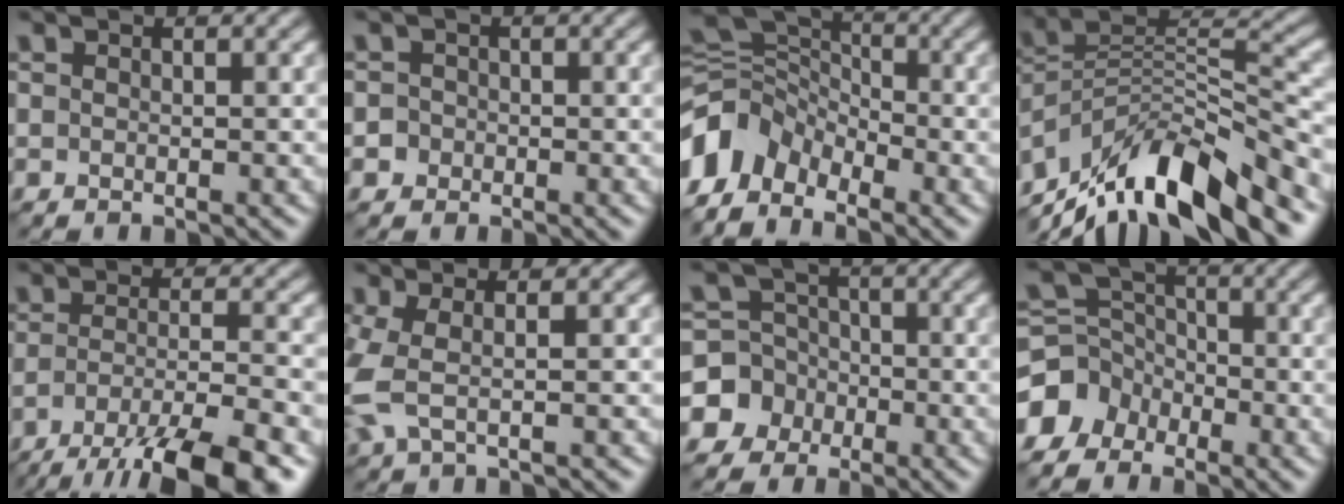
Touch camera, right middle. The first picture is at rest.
{"total": 2.8, "force": [-0.8, 2.6, 0.3], "torque": [0.018, 0.025, -0.026]}
{"total": 5.7, "force": [-4.0, 3.0, 2.7], "torque": [-0.051, 0.009, -0.096]}
{"total": 11.0, "force": [-8.8, 2.4, 6.1], "torque": [-0.106, 0.012, -0.170]}
{"total": 9.4, "force": [-6.7, 1.3, 6.5], "torque": [-0.108, -0.008, -0.118]}
{"total": 3.4, "force": [-0.7, 1.1, 3.1], "torque": [-0.096, -0.004, -0.012]}
{"total": 6.5, "force": [-2.6, 5.8, 1.0], "torque": [-0.026, 0.007, -0.069]}
{"total": 5.1, "force": [-3.3, 3.7, 1.3], "torque": [-0.013, 0.011, -0.071]}